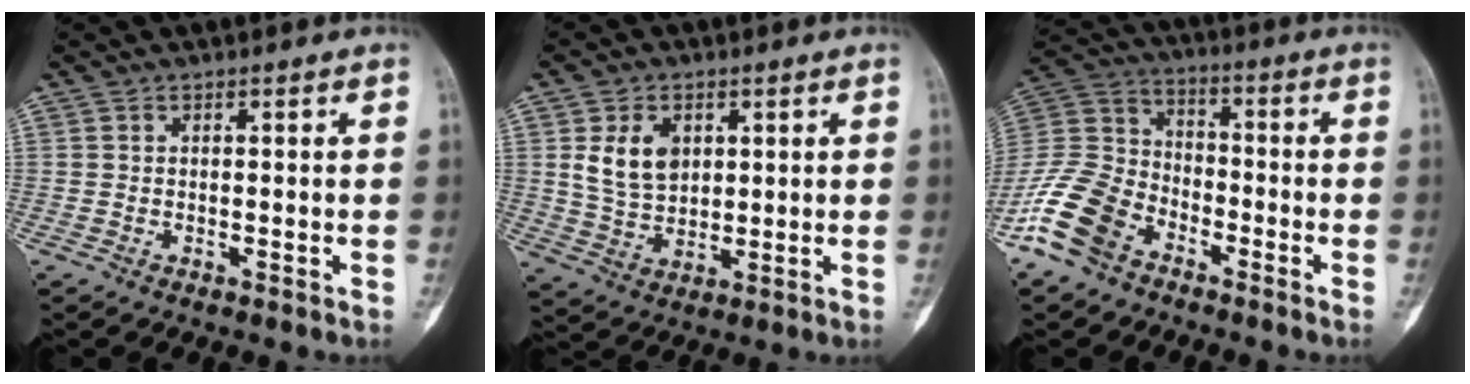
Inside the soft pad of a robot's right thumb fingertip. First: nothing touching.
{"total": 8.3, "force": [2.5, 5.8, 5.4], "torque": [-0.078, -0.014, 0.055]}
{"total": 13.2, "force": [-8.2, 8.1, 6.5], "torque": [-0.124, 0.047, -0.174]}